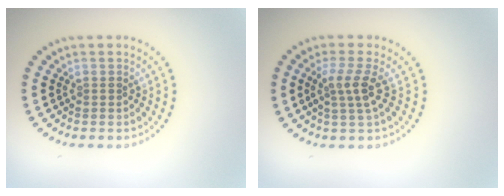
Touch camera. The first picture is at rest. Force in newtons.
{"total": 2.6, "press": 2.0, "slide": 1.6}